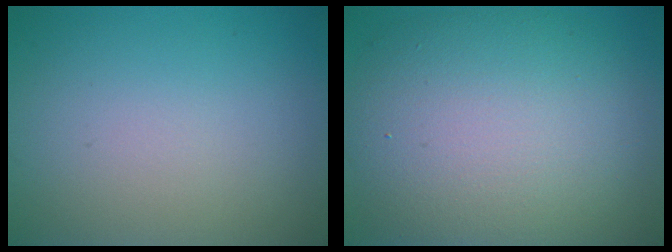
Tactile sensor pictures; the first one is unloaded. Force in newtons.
{"total": 11.9, "press": 11.8, "slide": 0.8}